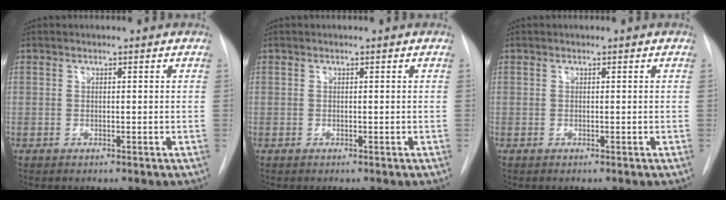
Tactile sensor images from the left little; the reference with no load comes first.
{"total": 0.0}
{"total": 0.0}